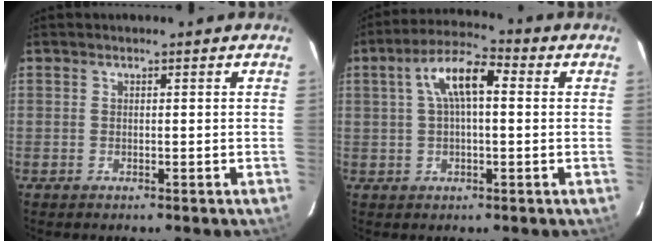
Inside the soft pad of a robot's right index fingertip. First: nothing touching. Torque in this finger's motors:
{"motor_torque": [0.34, 0.02, 0.32, 0.14]}